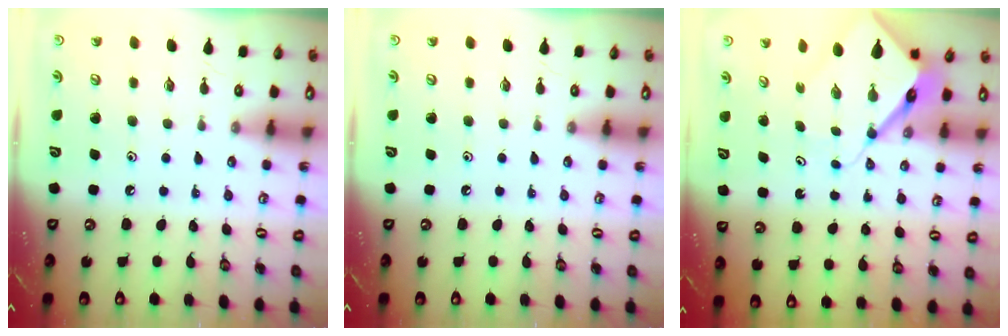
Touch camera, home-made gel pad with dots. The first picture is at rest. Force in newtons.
{"total": 0.0}
{"total": 8.8, "press": 8.7, "slide": 0.9}